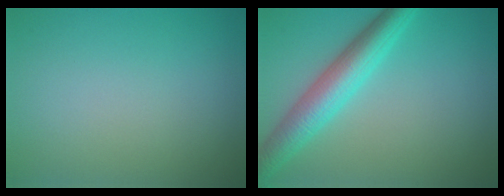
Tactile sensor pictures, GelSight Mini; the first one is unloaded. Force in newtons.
{"total": 5.5, "press": 5.5, "slide": 0.1}